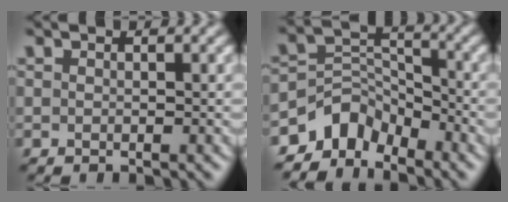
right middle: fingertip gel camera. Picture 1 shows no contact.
{"total": 4.4, "force": [-3.5, 2.5, 1.0], "torque": [-0.010, 0.004, -0.073]}